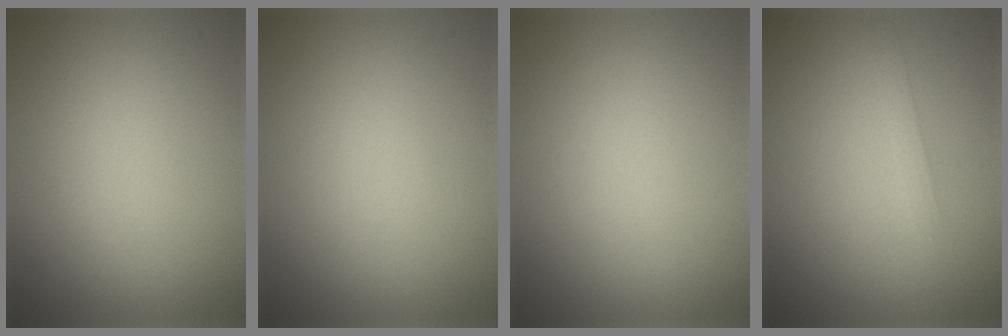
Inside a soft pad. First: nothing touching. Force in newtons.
{"total": 0.0}
{"total": 0.0}
{"total": 1.2, "press": 1.2, "slide": 0.1}